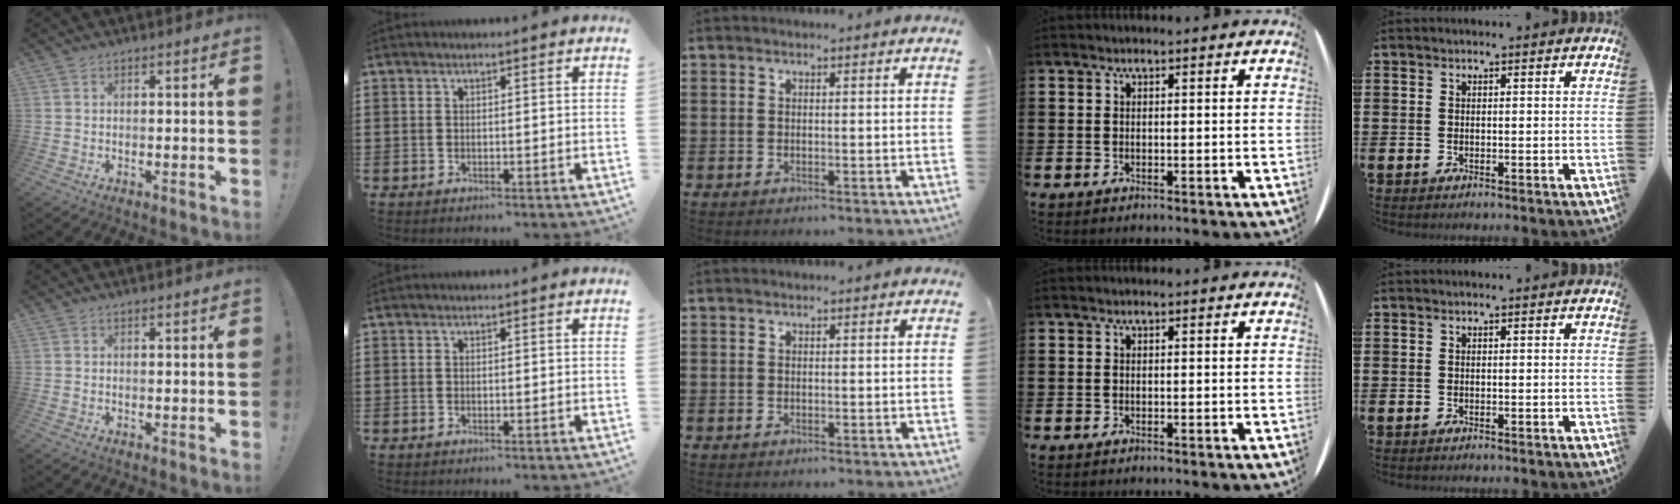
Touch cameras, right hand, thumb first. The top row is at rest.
{}